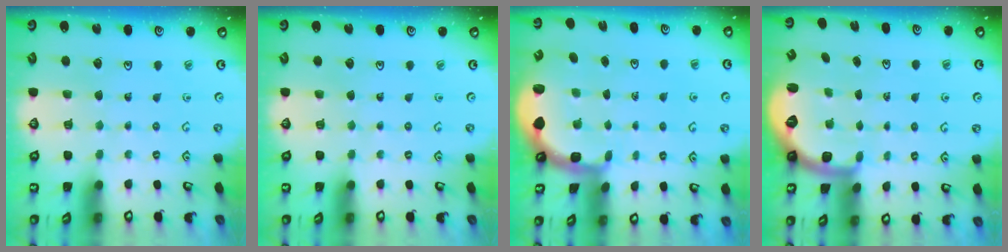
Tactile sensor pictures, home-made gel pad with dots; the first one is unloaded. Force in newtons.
{"total": 0.0}
{"total": 2.1, "press": 1.9, "slide": 0.8}
{"total": 1.9, "press": 1.8, "slide": 0.5}